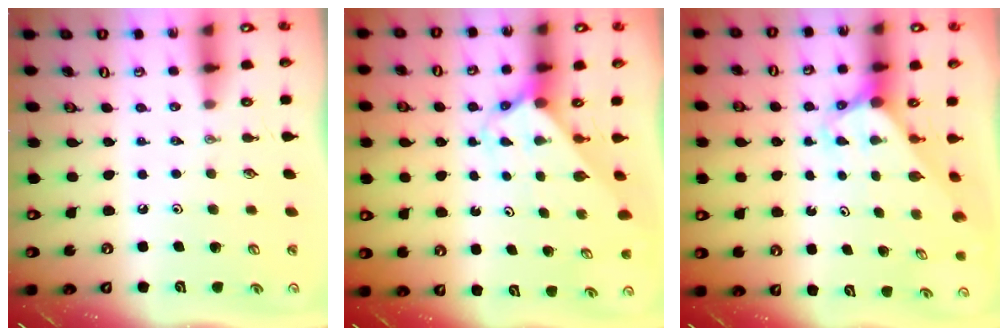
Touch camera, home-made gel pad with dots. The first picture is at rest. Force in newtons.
{"total": 2.3, "press": 2.3, "slide": 0.1}
{"total": 3.0, "press": 3.0, "slide": 0.2}